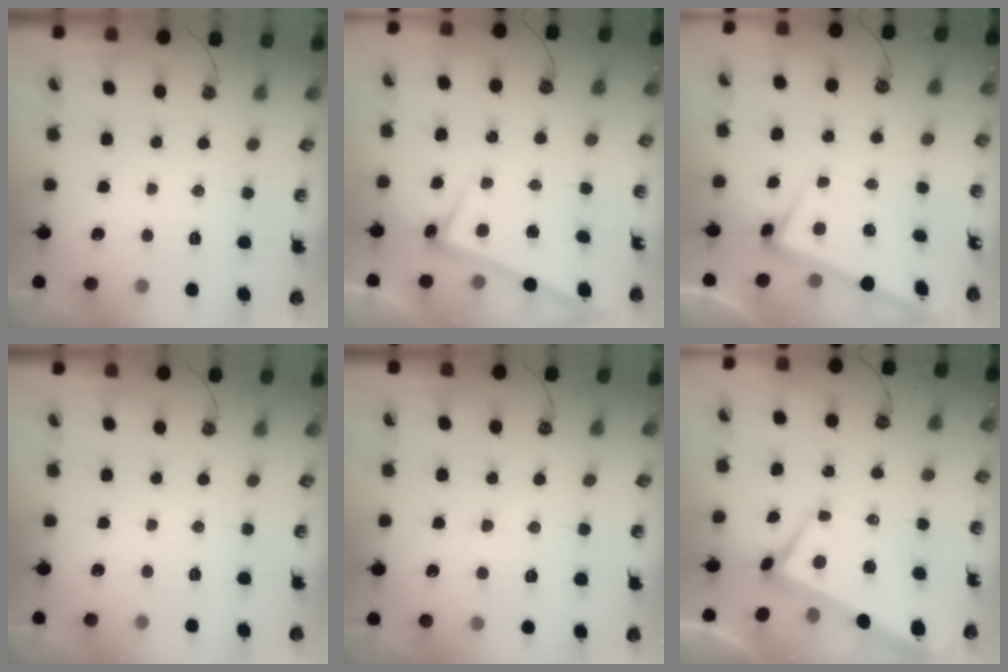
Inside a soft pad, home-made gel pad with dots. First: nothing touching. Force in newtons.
{"total": 2.5, "press": 2.4, "slide": 0.9}
{"total": 2.9, "press": 2.8, "slide": 1.0}
{"total": 0.0}
{"total": 0.9, "press": 0.7, "slide": 0.5}
{"total": 2.2, "press": 1.9, "slide": 1.1}